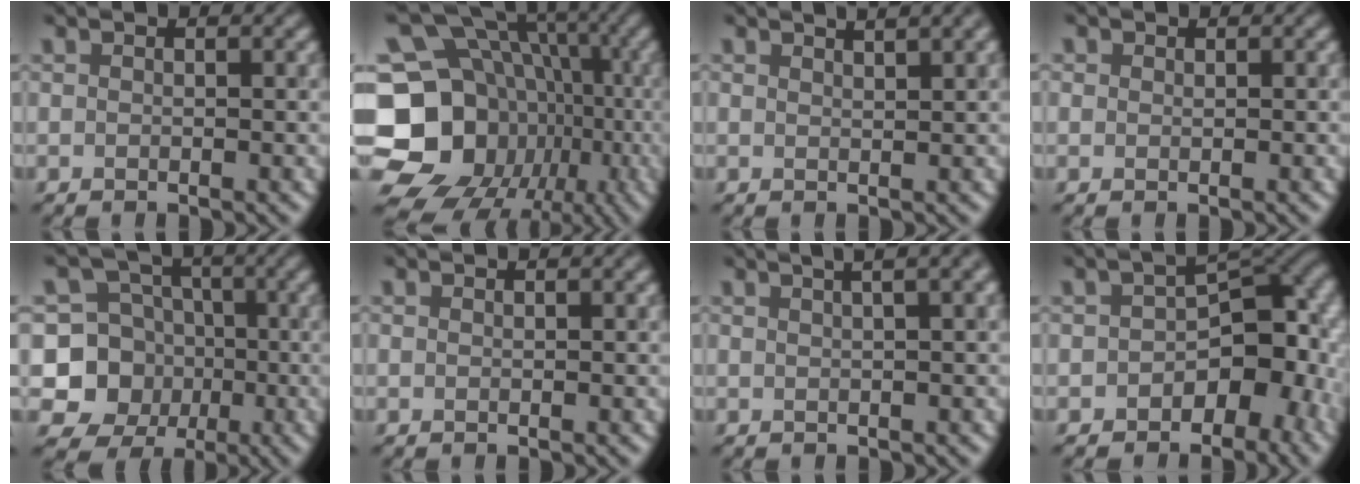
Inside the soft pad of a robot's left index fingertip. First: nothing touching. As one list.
[{"total": 21.0, "force": [-5.6, 18.3, 8.6], "torque": [-0.170, -0.001, -0.108]}, {"total": 2.6, "force": [1.9, 0.6, 1.7], "torque": [-0.009, 0.014, 0.021]}, {"total": 0.5, "force": [0.2, 0.4, -0.1], "torque": [0.007, -0.002, 0.001]}, {"total": 8.8, "force": [-1.6, 8.4, 2.1], "torque": [-0.046, 0.006, -0.053]}, {"total": 0.0}, {"total": 6.2, "force": [3.3, 2.4, 4.6], "torque": [-0.036, 0.043, 0.022]}, {"total": 7.3, "force": [-2.7, 4.5, 5.0], "torque": [-0.043, 0.010, -0.046]}]